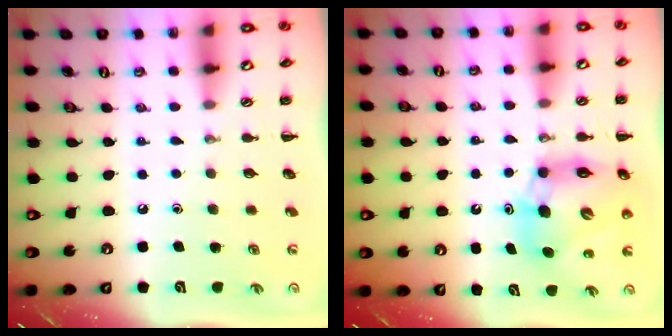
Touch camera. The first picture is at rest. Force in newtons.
{"total": 11.9, "press": 11.4, "slide": 3.5}